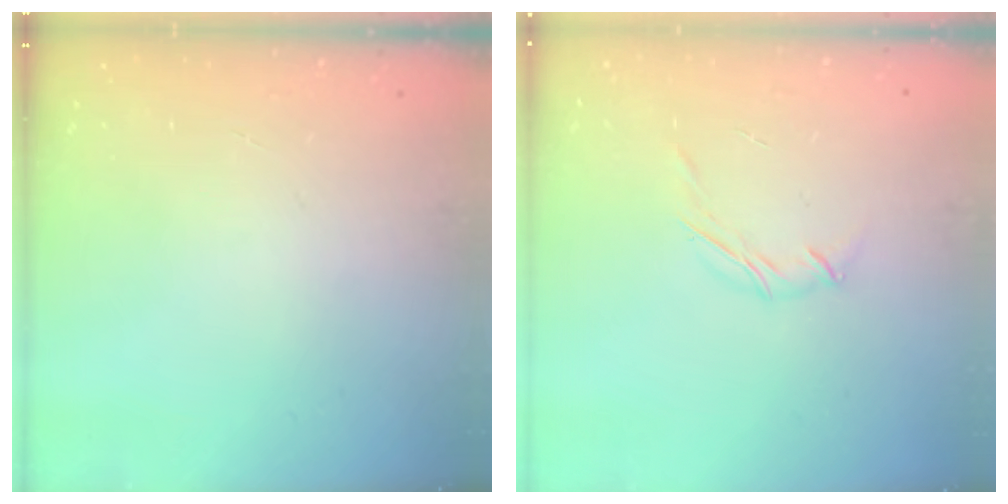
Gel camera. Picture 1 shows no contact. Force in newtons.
{"total": 3.9, "press": 3.7, "slide": 1.0}